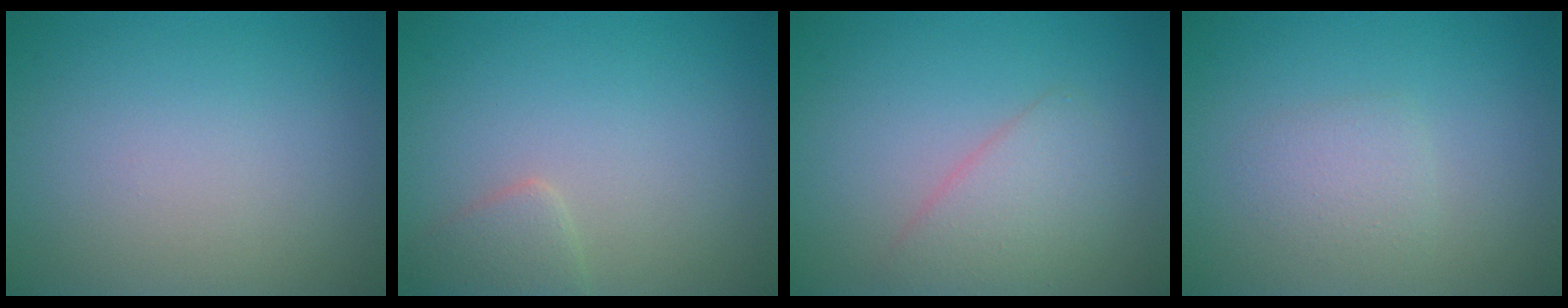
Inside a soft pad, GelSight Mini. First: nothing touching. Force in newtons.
{"total": 1.7, "press": 1.7, "slide": 0.1}
{"total": 2.6, "press": 2.6, "slide": 0.1}
{"total": 1.6, "press": 1.6, "slide": 0.1}